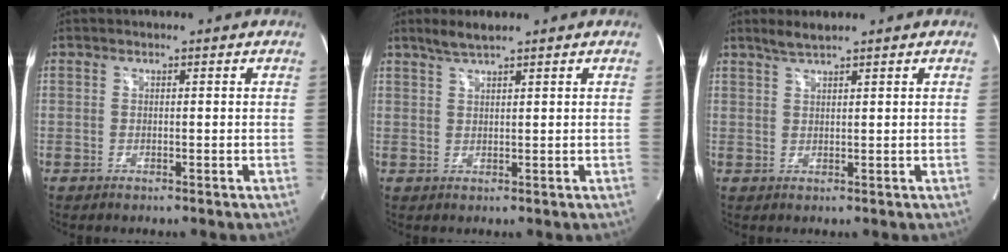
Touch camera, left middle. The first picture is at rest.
{"total": 3.1, "force": [2.6, 0.0, 1.8], "torque": [-0.046, 0.004, 0.053]}
{"total": 2.4, "force": [2.1, -0.1, 1.2], "torque": [-0.031, 0.004, 0.043]}